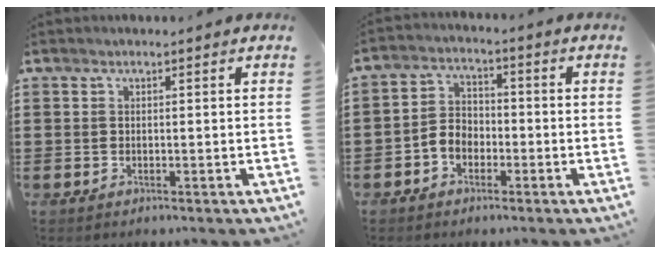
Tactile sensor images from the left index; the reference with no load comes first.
{"total": 3.9, "force": [-2.3, 2.7, 1.7], "torque": [-0.050, 0.005, -0.053]}